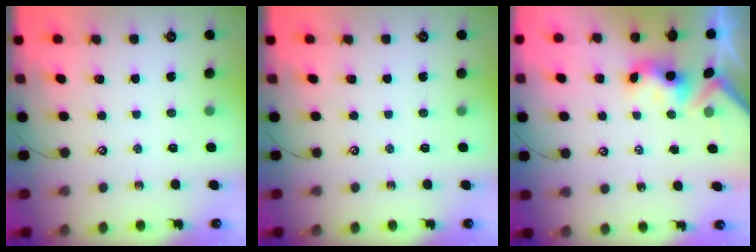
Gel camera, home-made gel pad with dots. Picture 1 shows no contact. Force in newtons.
{"total": 0.0}
{"total": 3.3, "press": 3.3, "slide": 0.4}